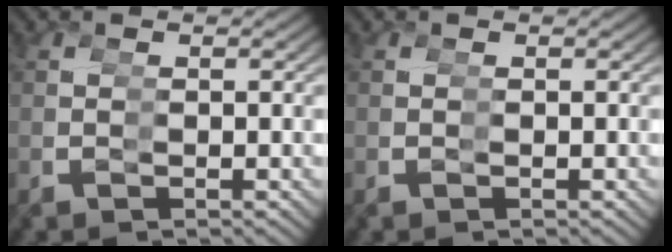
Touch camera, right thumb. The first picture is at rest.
{"total": 0.0}